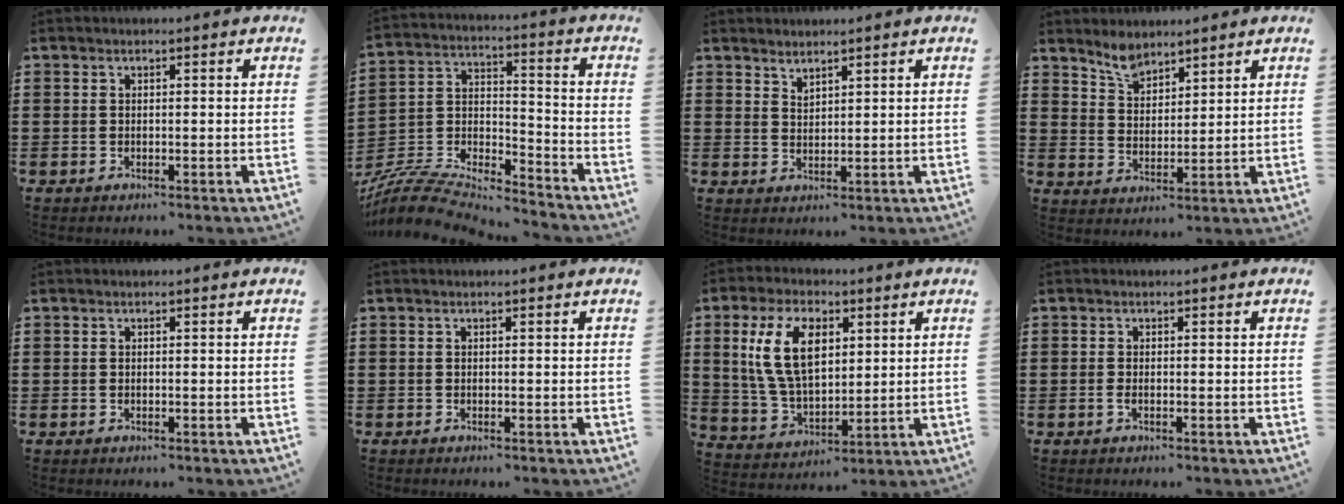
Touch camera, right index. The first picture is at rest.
{"total": 7.4, "force": [-7.0, 1.7, 1.9], "torque": [-0.054, 0.000, -0.144]}
{"total": 1.8, "force": [1.7, 0.3, -0.2], "torque": [0.000, 0.002, 0.035]}
{"total": 4.7, "force": [4.1, 1.7, 1.5], "torque": [-0.044, -0.005, 0.078]}
{"total": 0.0}
{"total": 0.0}
{"total": 11.3, "force": [3.4, 6.4, 8.7], "torque": [-0.201, 0.013, 0.059]}
{"total": 0.8, "force": [-0.4, 0.2, 0.7], "torque": [-0.022, -0.007, -0.008]}